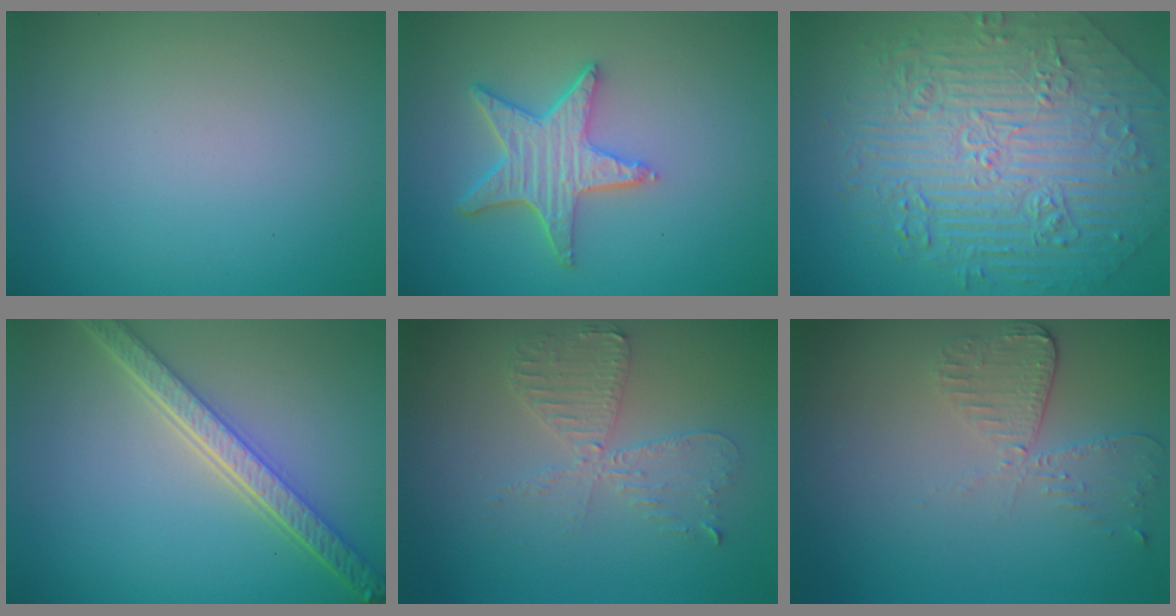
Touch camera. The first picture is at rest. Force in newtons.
{"total": 4.8, "press": 4.2, "slide": 2.4}
{"total": 8.4, "press": 6.7, "slide": 5.1}
{"total": 5.5, "press": 4.1, "slide": 3.7}
{"total": 3.6, "press": 3.1, "slide": 1.9}
{"total": 2.9, "press": 2.6, "slide": 1.4}